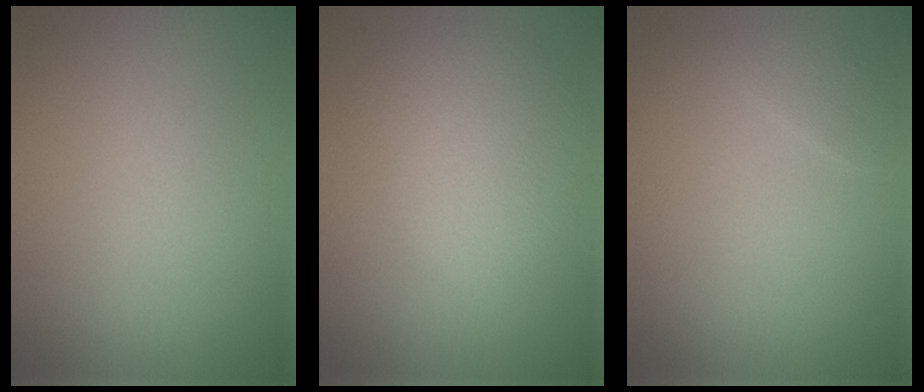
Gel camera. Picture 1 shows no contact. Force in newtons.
{"total": 5.0, "press": 5.0, "slide": 0.1}
{"total": 1.1, "press": 1.1, "slide": 0.1}